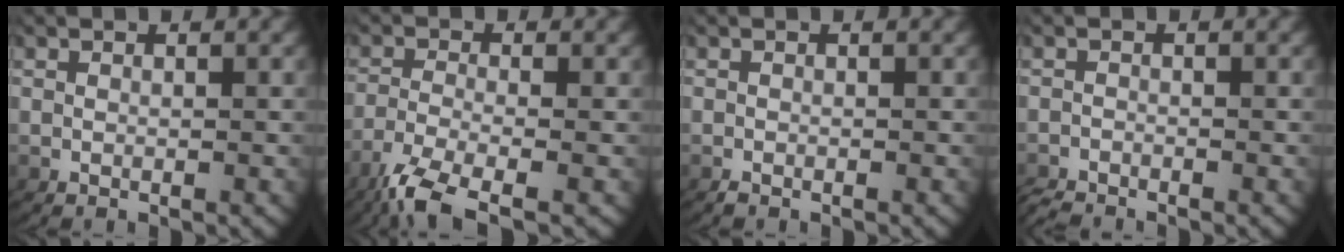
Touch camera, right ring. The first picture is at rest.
{"total": 5.7, "force": [-3.8, 1.9, 3.8], "torque": [-0.090, -0.028, -0.048]}
{"total": 0.5, "force": [-0.5, -0.1, 0.0], "torque": [-0.006, -0.009, -0.006]}
{"total": 1.6, "force": [-1.6, 0.1, 0.0], "torque": [-0.010, -0.014, -0.023]}